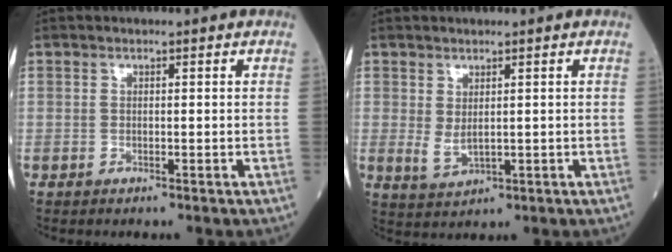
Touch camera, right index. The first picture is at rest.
{"total": 2.9, "force": [0.4, 1.5, 2.4], "torque": [-0.049, -0.003, 0.018]}